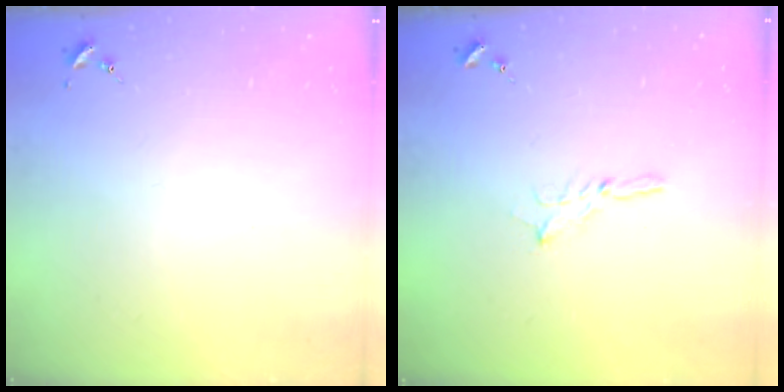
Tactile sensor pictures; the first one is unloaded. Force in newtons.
{"total": 1.6, "press": 1.6, "slide": 0.1}